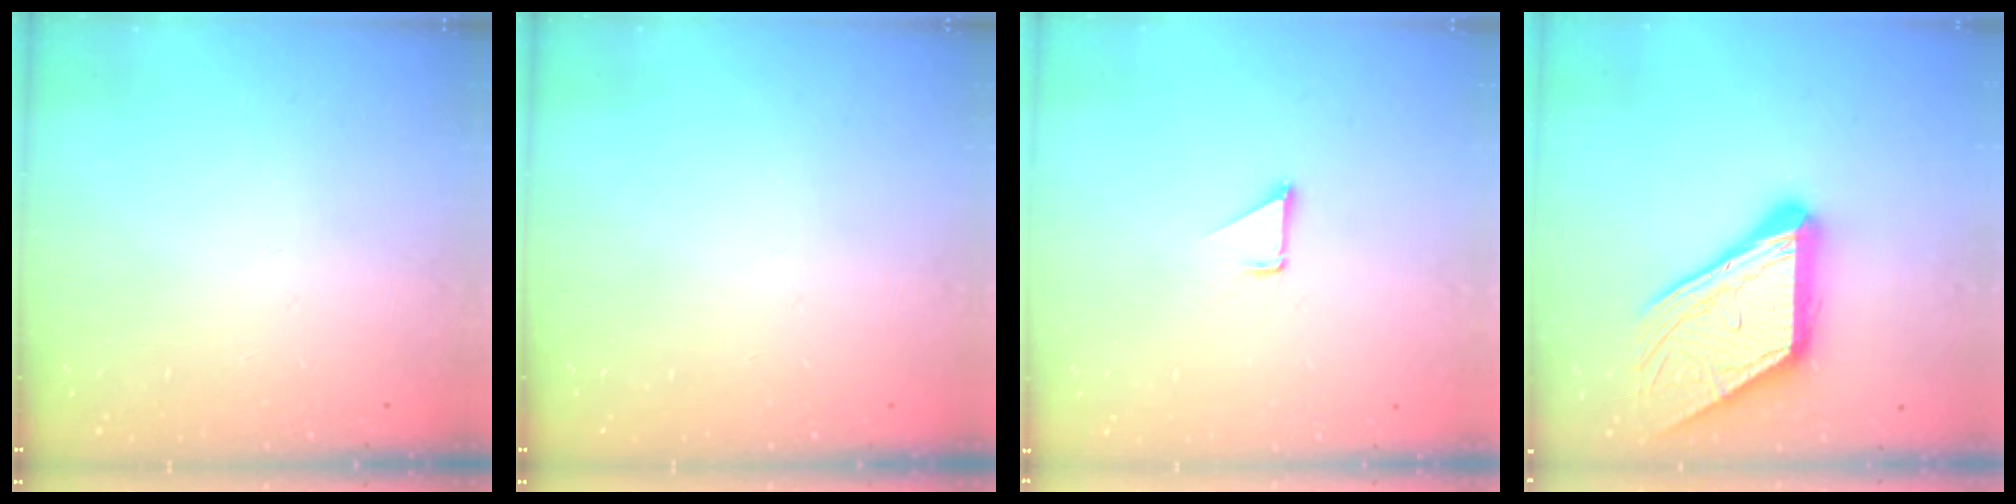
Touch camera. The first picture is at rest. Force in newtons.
{"total": 0.0}
{"total": 1.1, "press": 1.1, "slide": 0.1}
{"total": 17.8, "press": 17.7, "slide": 1.8}